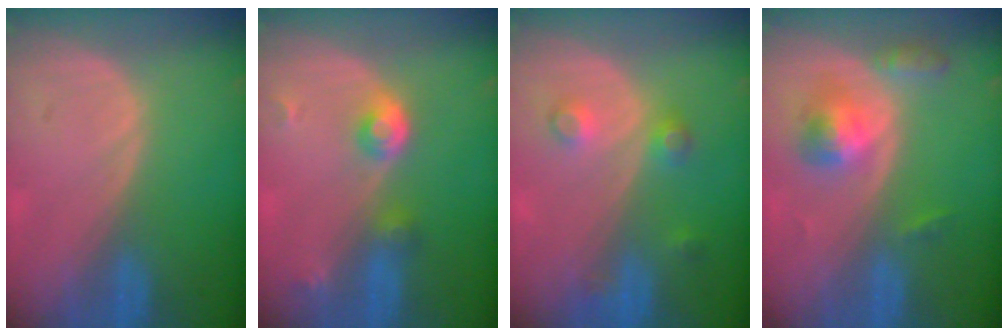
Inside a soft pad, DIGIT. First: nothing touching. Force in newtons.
{"total": 4.0, "press": 3.9, "slide": 0.9}
{"total": 3.5, "press": 3.2, "slide": 1.6}
{"total": 5.2, "press": 4.9, "slide": 1.8}